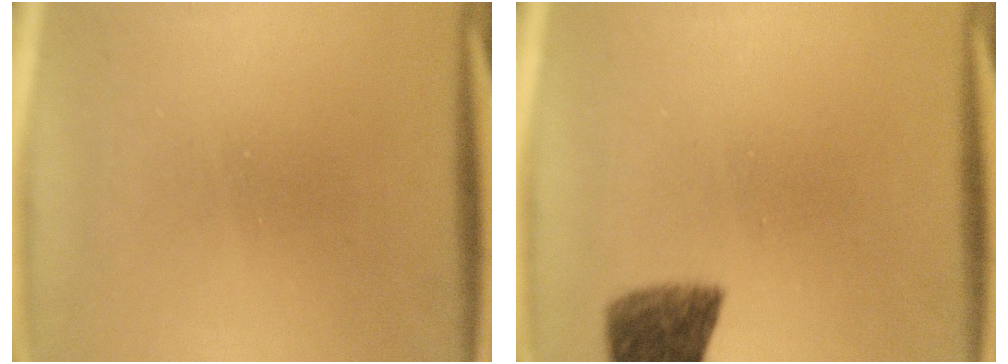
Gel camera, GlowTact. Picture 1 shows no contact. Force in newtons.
{"total": 7.0}